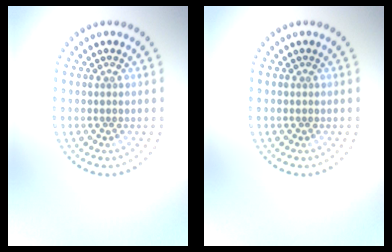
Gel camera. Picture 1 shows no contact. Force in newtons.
{"total": 0.0}